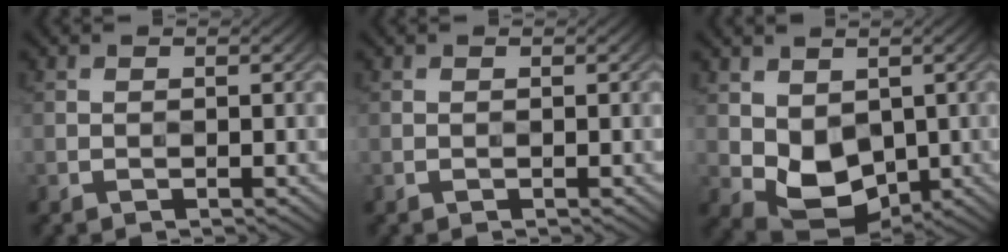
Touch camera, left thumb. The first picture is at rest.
{"total": 0.0}
{"total": 6.3, "force": [0.4, 4.6, 4.3], "torque": [-0.103, -0.019, 0.016]}